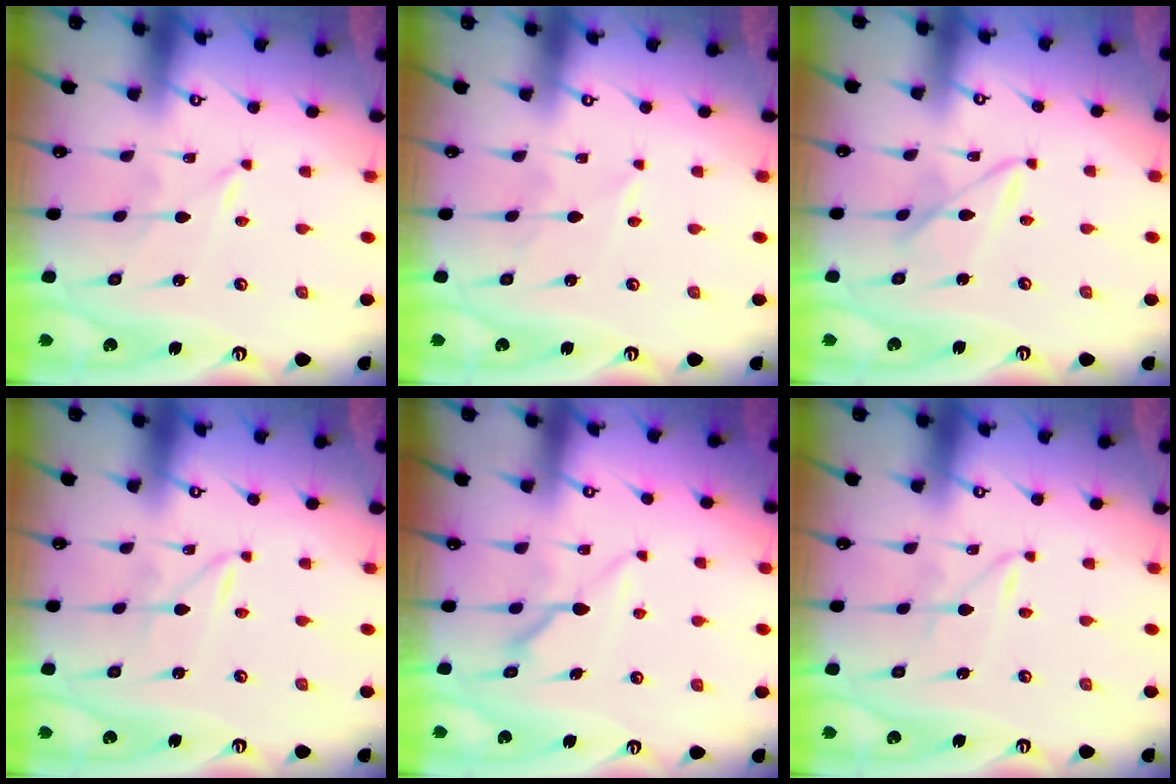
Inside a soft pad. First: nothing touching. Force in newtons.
{"total": 2.8, "press": 2.8, "slide": 0.3}
{"total": 6.6, "press": 6.5, "slide": 0.5}
{"total": 1.2, "press": 1.1, "slide": 0.2}
{"total": 7.9, "press": 7.9, "slide": 0.4}
{"total": 0.9, "press": 0.9, "slide": 0.1}